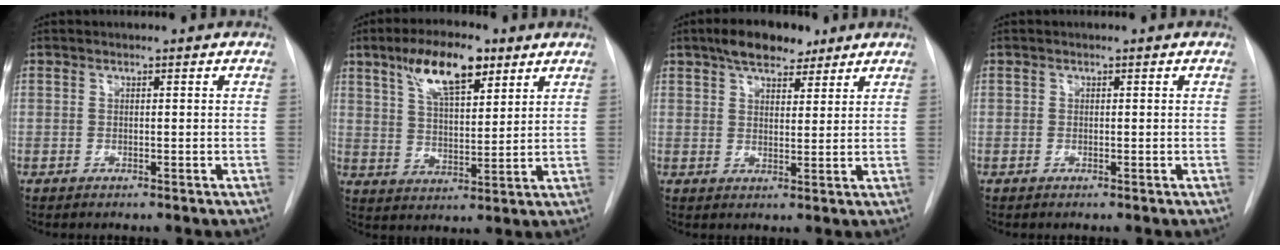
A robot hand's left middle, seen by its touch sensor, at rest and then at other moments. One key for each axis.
{"total": 10.7, "fx": 6.3, "fy": 3.4, "fz": 8.0, "tx": -0.146, "ty": 0.012, "tz": 0.113}
{"total": 7.7, "fx": 5.5, "fy": 3.3, "fz": 4.2, "tx": -0.068, "ty": 0.014, "tz": 0.090}
{"total": 0.0}